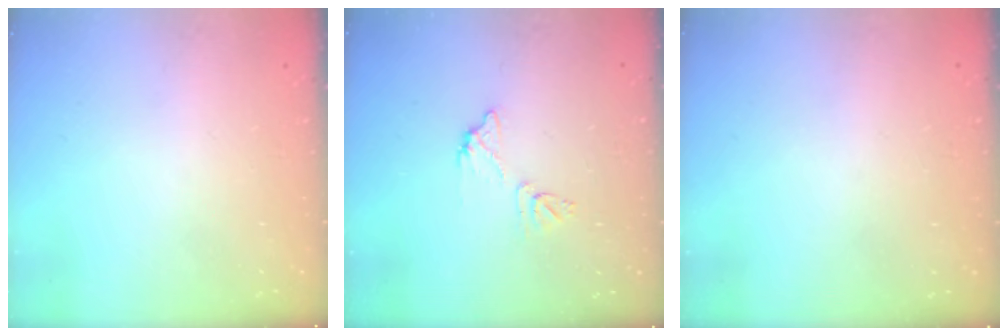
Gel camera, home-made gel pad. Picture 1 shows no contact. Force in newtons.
{"total": 7.4, "press": 7.4, "slide": 0.3}
{"total": 3.6, "press": 3.6, "slide": 0.2}